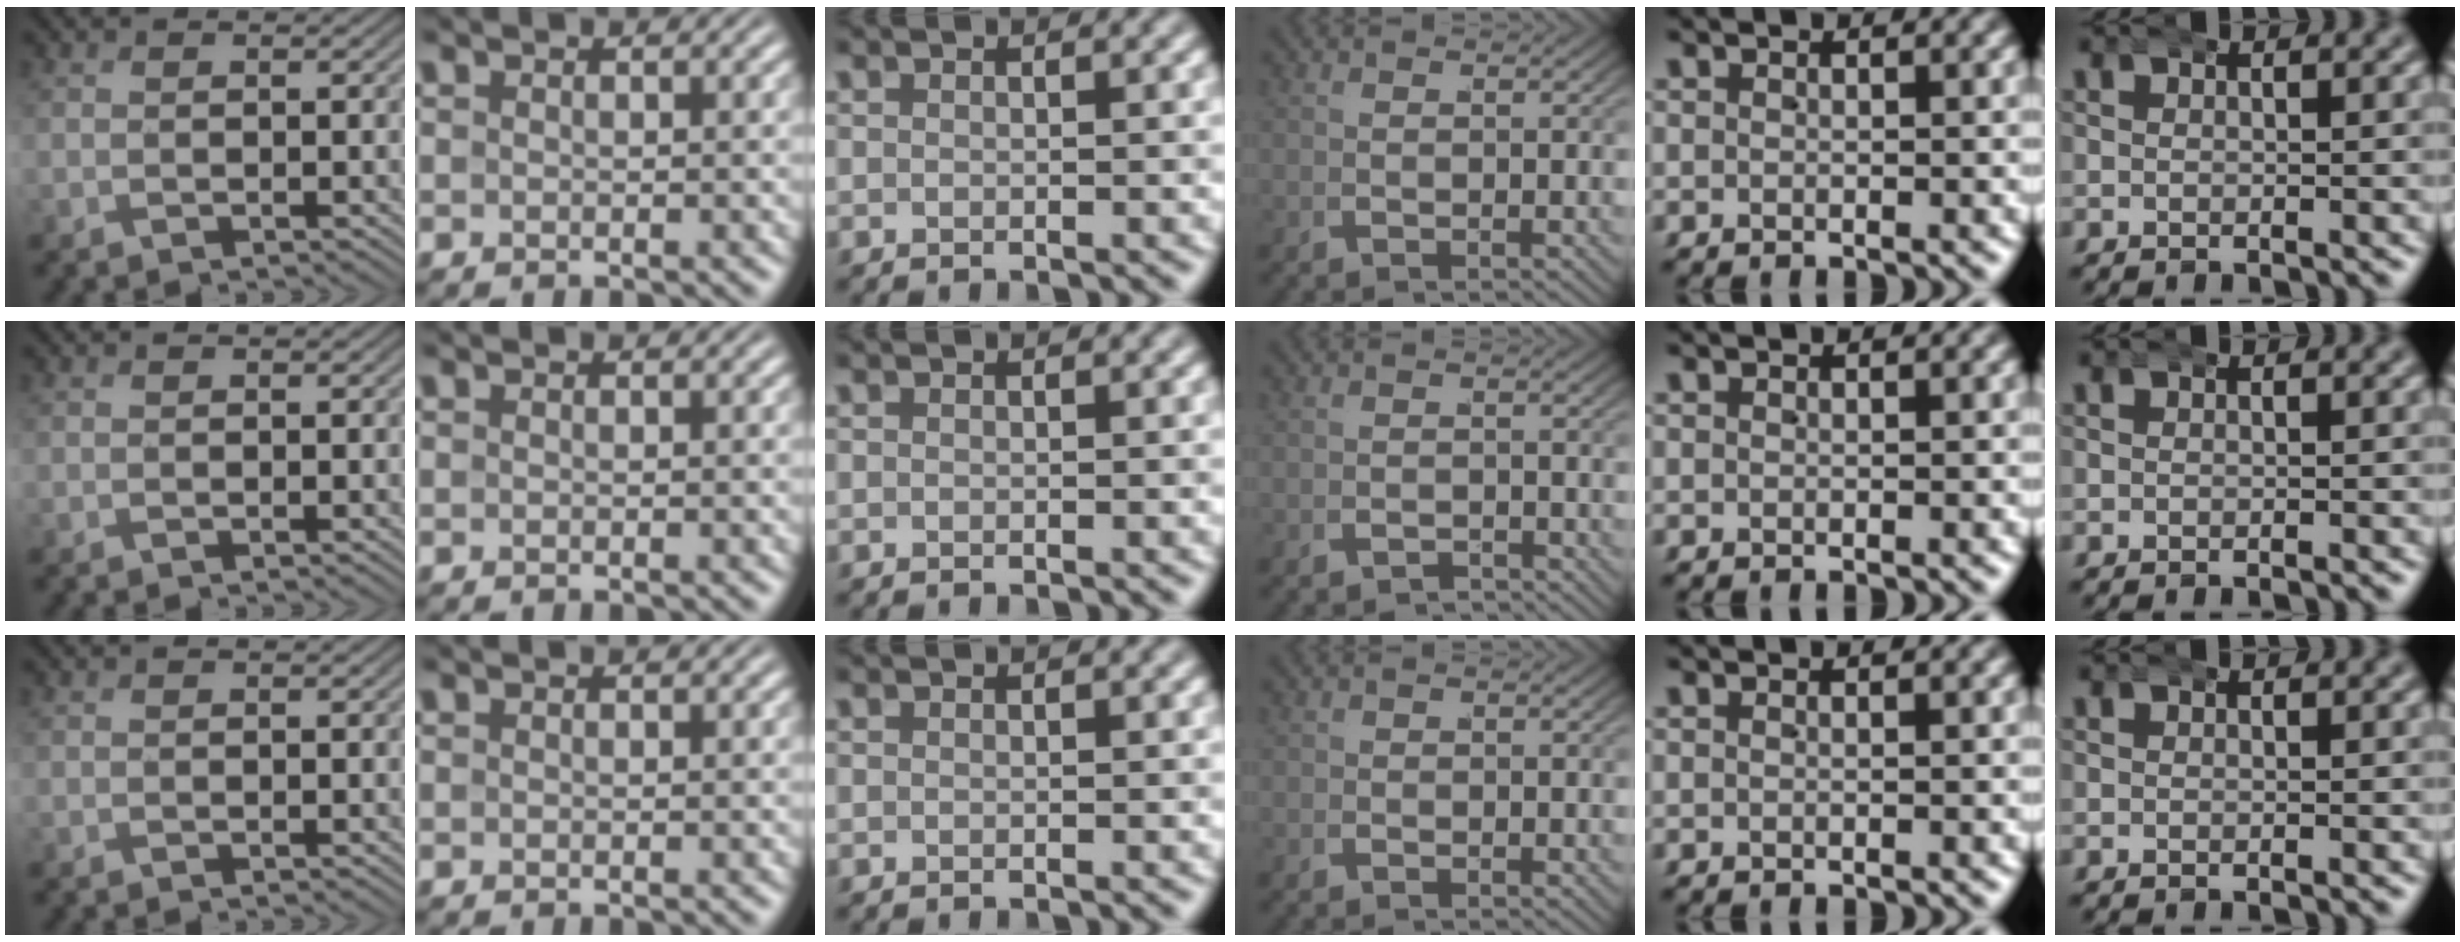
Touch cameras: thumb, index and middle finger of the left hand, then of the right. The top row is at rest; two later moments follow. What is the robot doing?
{"motion": "wrap", "object": "aluminum foil"}